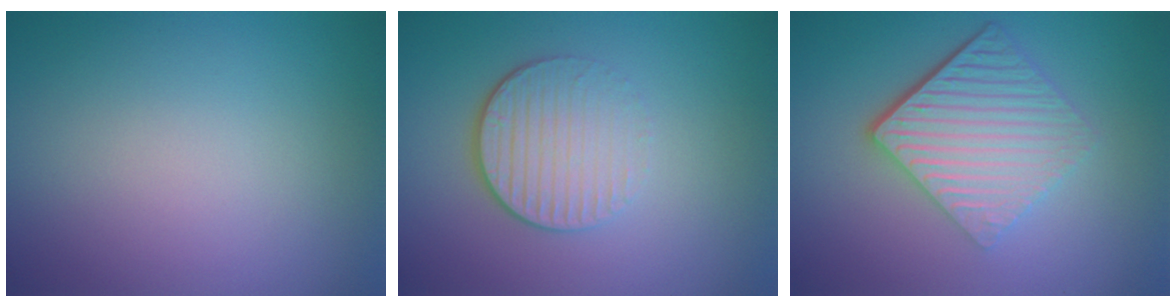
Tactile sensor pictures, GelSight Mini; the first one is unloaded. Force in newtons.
{"total": 4.2, "press": 2.8, "slide": 3.1}
{"total": 6.2, "press": 4.2, "slide": 4.5}